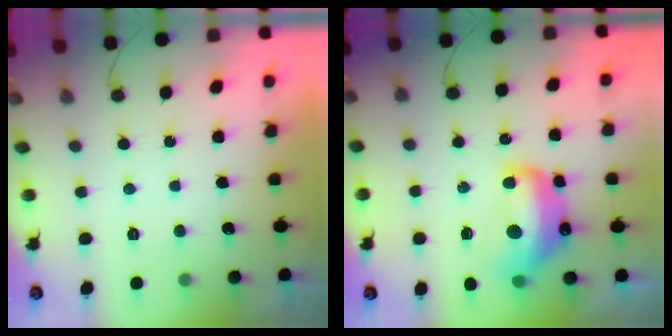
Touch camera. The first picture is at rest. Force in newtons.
{"total": 14.5, "press": 14.5, "slide": 1.3}